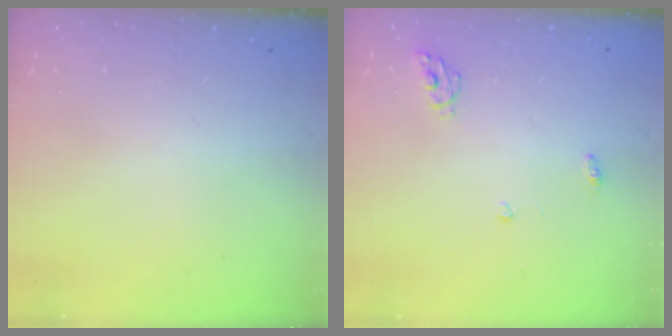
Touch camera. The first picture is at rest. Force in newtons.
{"total": 4.9, "press": 4.9, "slide": 0.4}